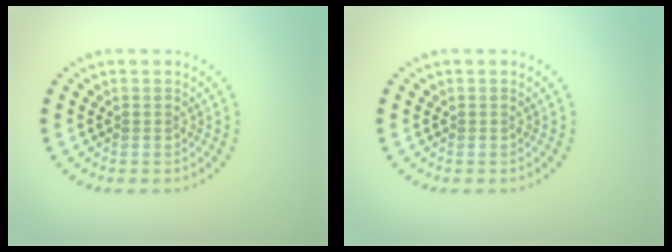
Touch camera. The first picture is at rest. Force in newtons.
{"total": 0.0}